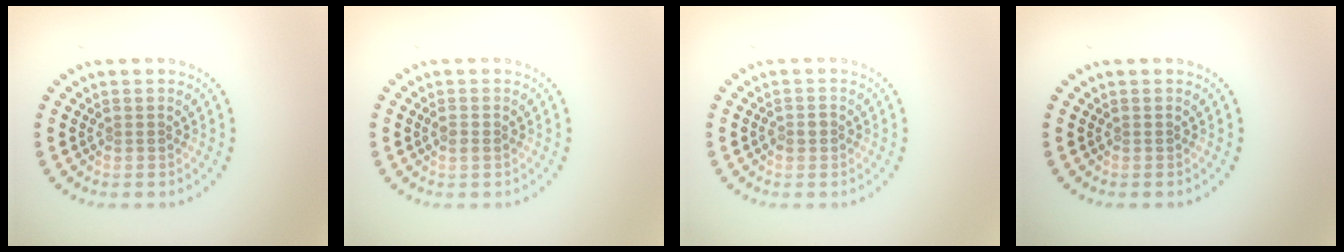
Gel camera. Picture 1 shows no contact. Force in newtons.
{"total": 1.0, "press": 0.9, "slide": 0.4}
{"total": 1.1, "press": 1.1, "slide": 0.1}
{"total": 0.0}